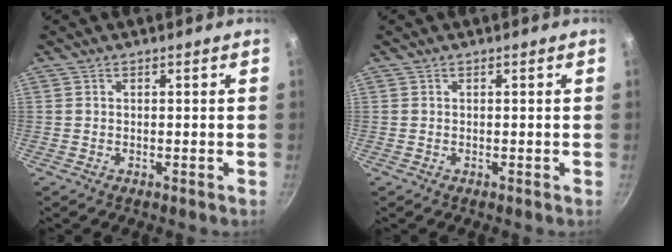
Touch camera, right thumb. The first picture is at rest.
{"total": 0.0}